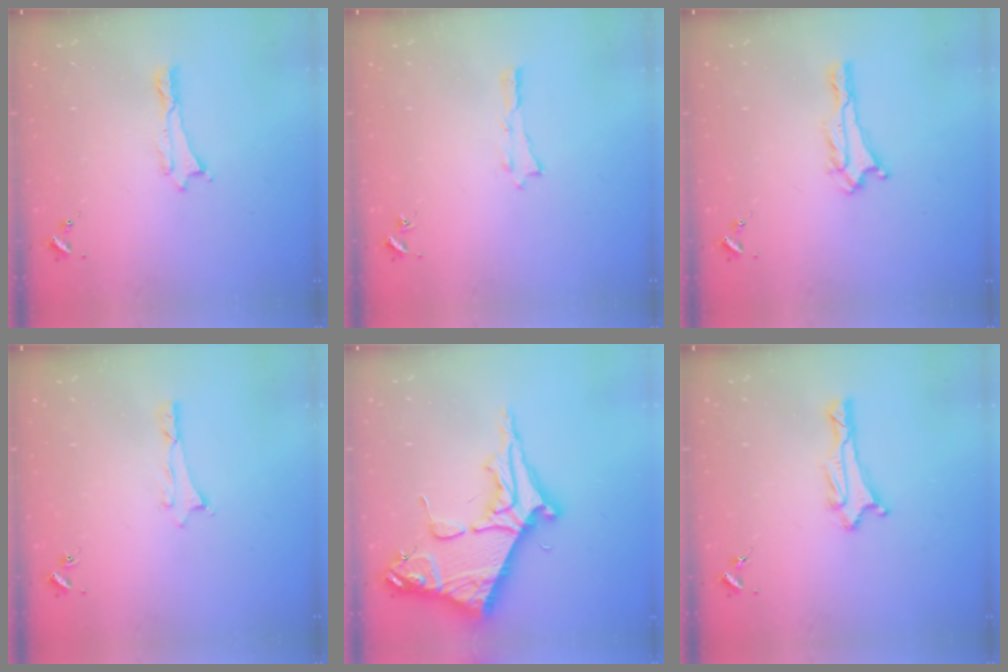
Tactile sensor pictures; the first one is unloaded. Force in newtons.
{"total": 0.0}
{"total": 0.6, "press": 0.6, "slide": 0.1}
{"total": 0.6, "press": 0.5, "slide": 0.2}
{"total": 10.2, "press": 10.2, "slide": 1.1}
{"total": 2.0, "press": 1.8, "slide": 0.8}